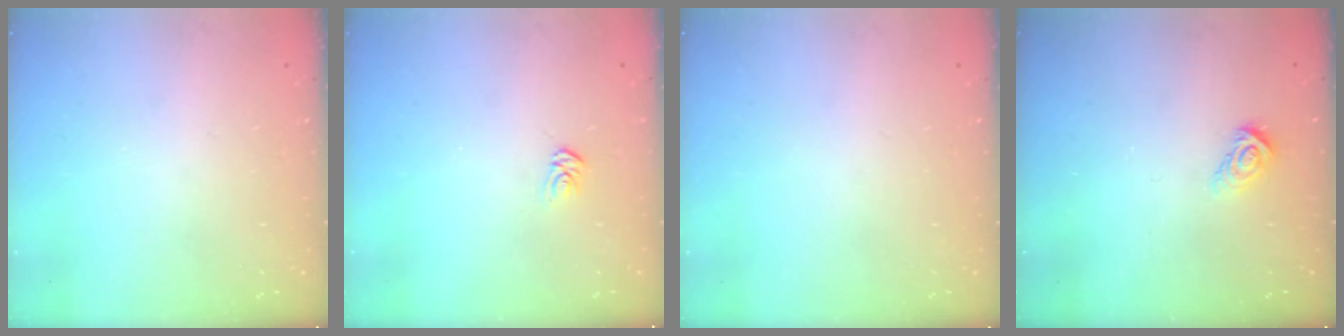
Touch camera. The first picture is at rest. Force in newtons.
{"total": 2.9, "press": 2.9, "slide": 0.2}
{"total": 0.0}
{"total": 5.4, "press": 5.4, "slide": 0.3}